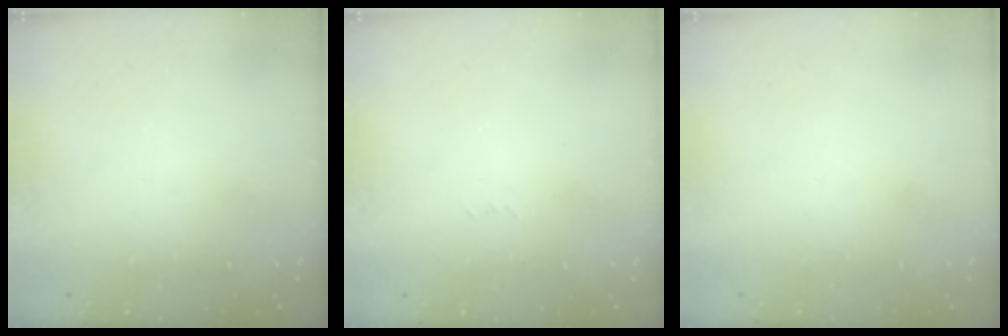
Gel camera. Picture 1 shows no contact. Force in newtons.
{"total": 2.6, "press": 2.6, "slide": 0.4}
{"total": 1.5, "press": 1.5, "slide": 0.1}